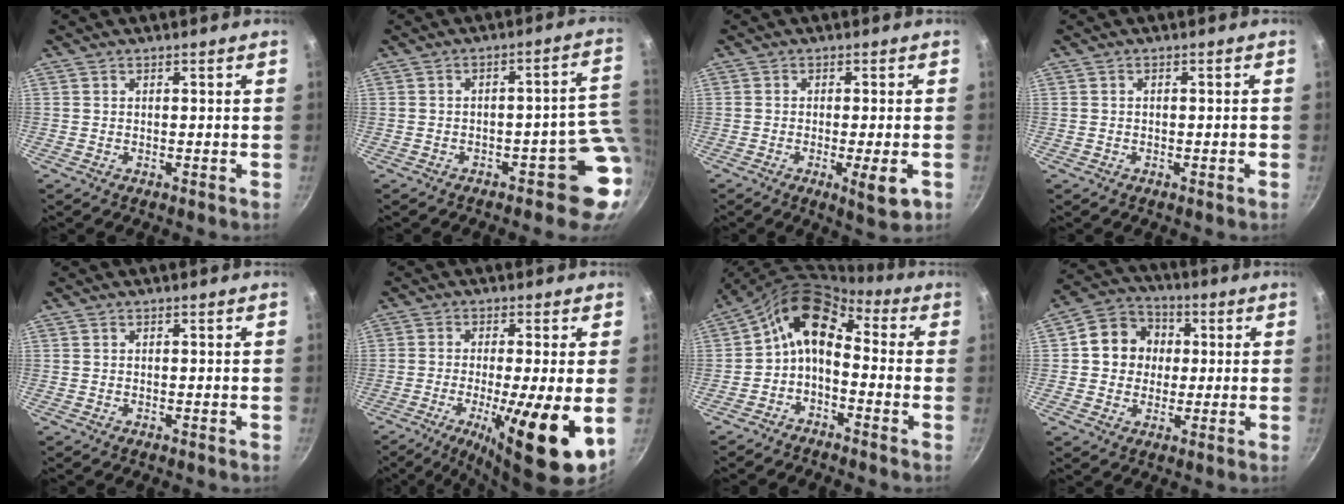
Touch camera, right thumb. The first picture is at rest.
{"total": 8.3, "force": [-1.9, 4.8, 6.5], "torque": [0.000, 0.031, -0.025]}
{"total": 5.8, "force": [-1.9, 1.0, 5.4], "torque": [-0.084, -0.001, -0.026]}
{"total": 0.8, "force": [-0.4, 0.5, 0.4], "torque": [-0.008, 0.007, -0.001]}
{"total": 0.0}
{"total": 14.5, "force": [-3.5, 2.5, 13.9], "torque": [-0.233, -0.012, -0.055]}
{"total": 9.9, "force": [-0.9, 6.5, 7.4], "torque": [-0.127, 0.051, -0.037]}
{"total": 10.2, "force": [1.2, 9.1, 4.3], "torque": [-0.038, 0.015, 0.004]}